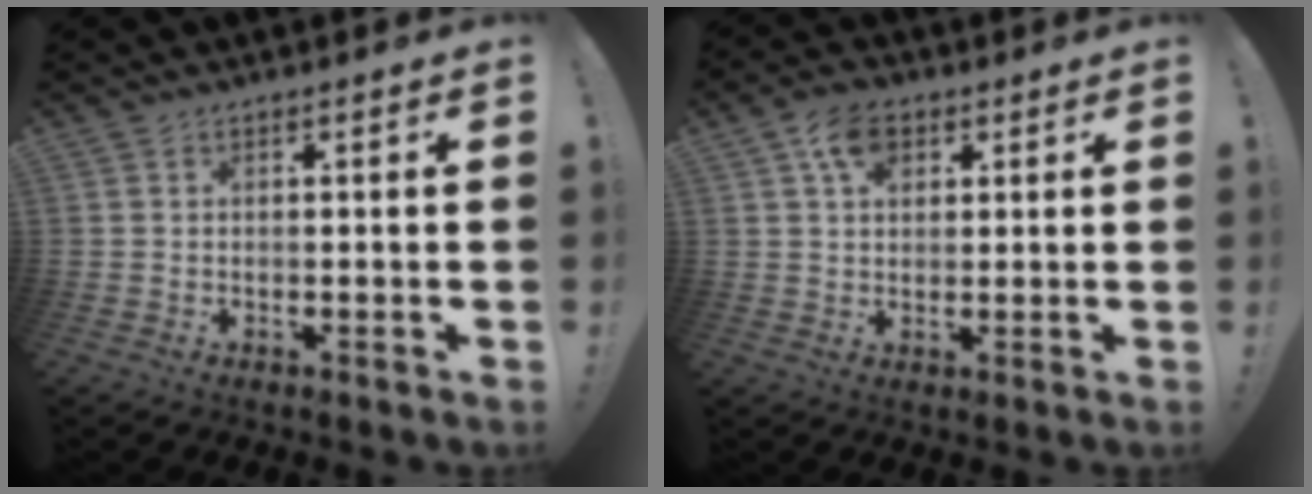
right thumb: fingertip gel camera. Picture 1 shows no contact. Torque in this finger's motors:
{"motor_torque": [-0.11, 0.12, 0.00, 0.00, 0.00]}